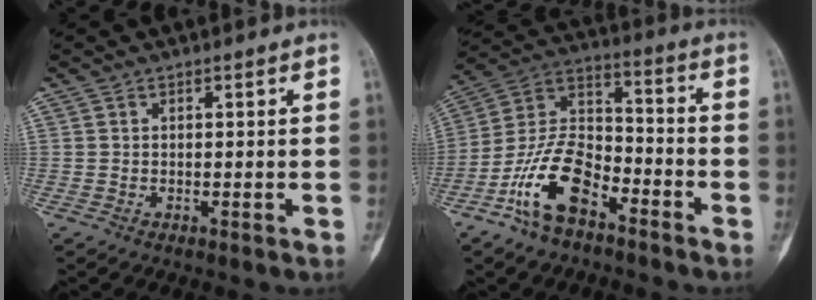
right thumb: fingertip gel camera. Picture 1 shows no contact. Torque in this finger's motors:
{"motor_torque": [0.25, 0.29, 1.24, -0.62, 0.09]}